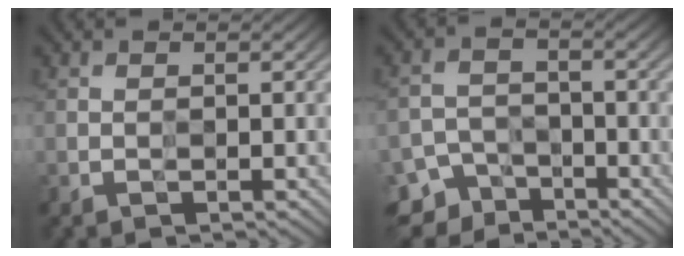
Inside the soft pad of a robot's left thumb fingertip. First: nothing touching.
{"total": 6.1, "force": [-4.4, 3.9, 1.6], "torque": [-0.029, -0.011, -0.084]}